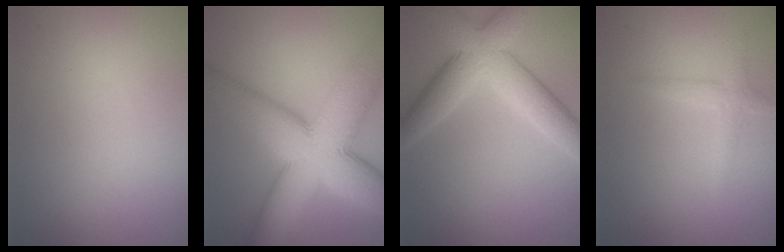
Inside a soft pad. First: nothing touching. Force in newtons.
{"total": 13.6, "press": 13.6, "slide": 0.5}
{"total": 6.3, "press": 6.3, "slide": 0.4}
{"total": 1.5, "press": 1.5, "slide": 0.0}